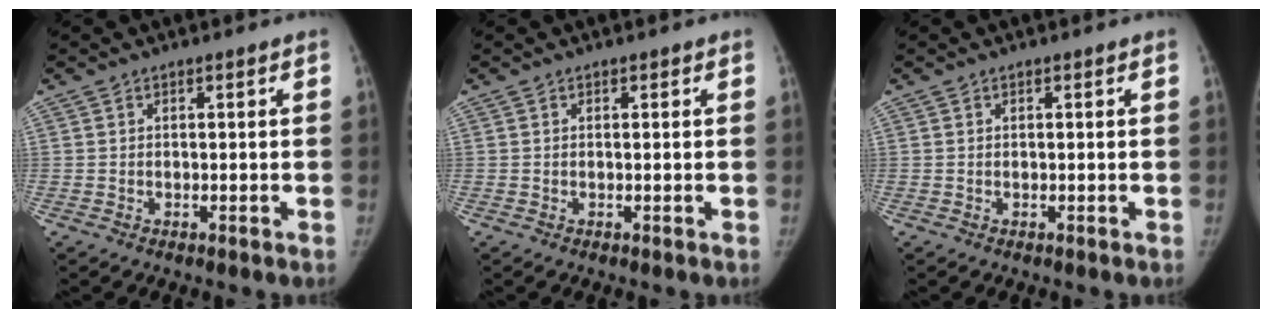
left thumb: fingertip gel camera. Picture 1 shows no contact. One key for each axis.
{"total": 0.0}
{"total": 0.0}